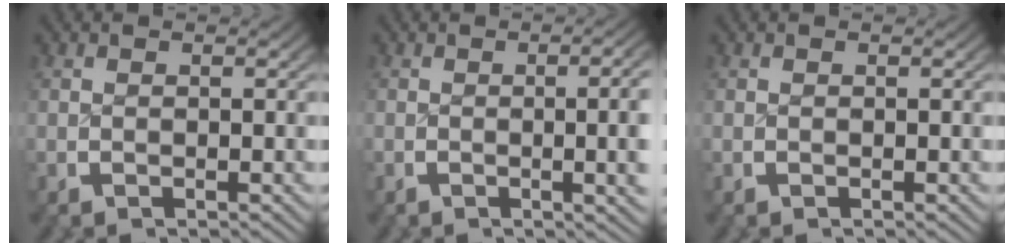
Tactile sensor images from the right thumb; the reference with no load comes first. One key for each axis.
{"total": 4.4, "fx": -0.7, "fy": 1.0, "fz": 4.2, "tx": -0.041, "ty": 0.013, "tz": -0.017}
{"total": 0.0}